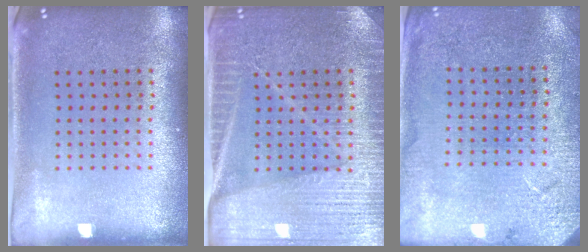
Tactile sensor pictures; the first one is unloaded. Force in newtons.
{"total": 4.0, "press": 3.7, "slide": 1.4}
{"total": 2.7, "press": 2.7, "slide": 0.1}